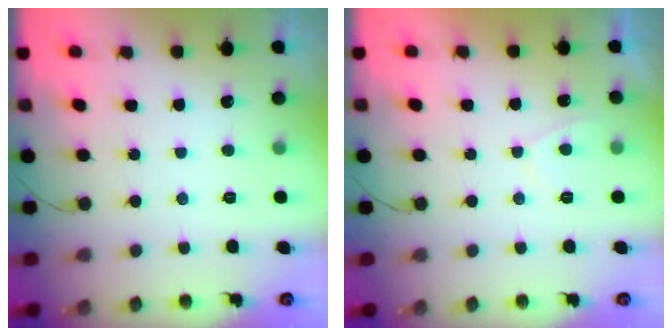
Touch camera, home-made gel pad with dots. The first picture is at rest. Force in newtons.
{"total": 2.5, "press": 2.4, "slide": 0.7}